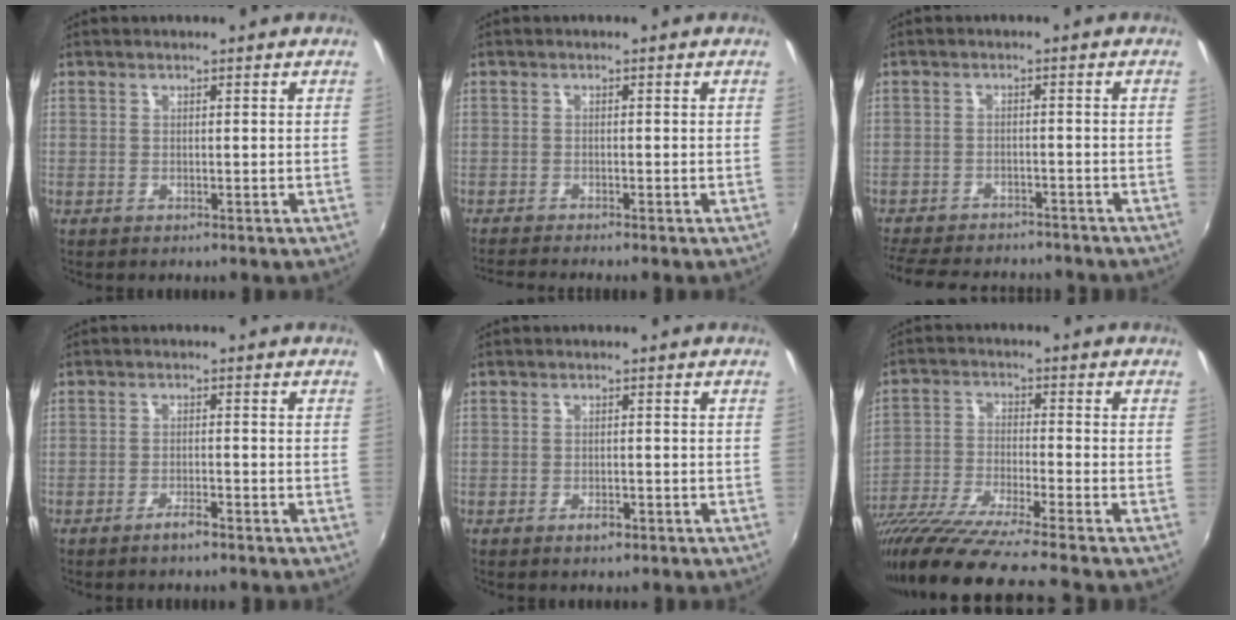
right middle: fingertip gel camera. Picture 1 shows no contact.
{"total": 3.5, "force": [-3.2, -0.6, 1.2], "torque": [-0.037, -0.016, -0.060]}
{"total": 14.9, "force": [-12.8, 4.9, 5.6], "torque": [-0.136, -0.011, -0.188]}
{"total": 2.4, "force": [-1.9, 0.4, 1.3], "torque": [-0.034, -0.001, -0.036]}
{"total": 1.7, "force": [-1.2, 0.8, 1.0], "torque": [-0.018, -0.002, -0.020]}
{"total": 17.1, "force": [-14.2, -1.0, 9.5], "torque": [-0.187, -0.059, -0.257]}